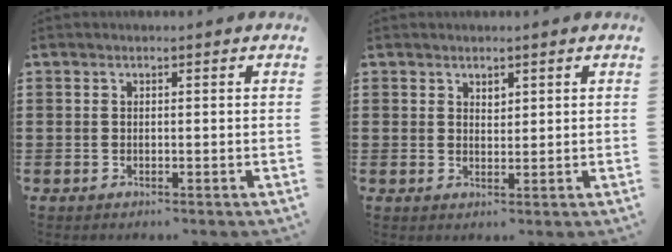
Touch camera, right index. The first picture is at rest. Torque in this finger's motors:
{"motor_torque": [-0.13, 0.19, 0.07, -0.01]}